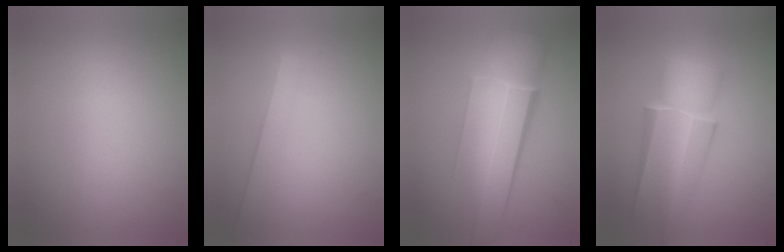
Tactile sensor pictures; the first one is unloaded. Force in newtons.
{"total": 1.4}
{"total": 6.7}
{"total": 5.6}